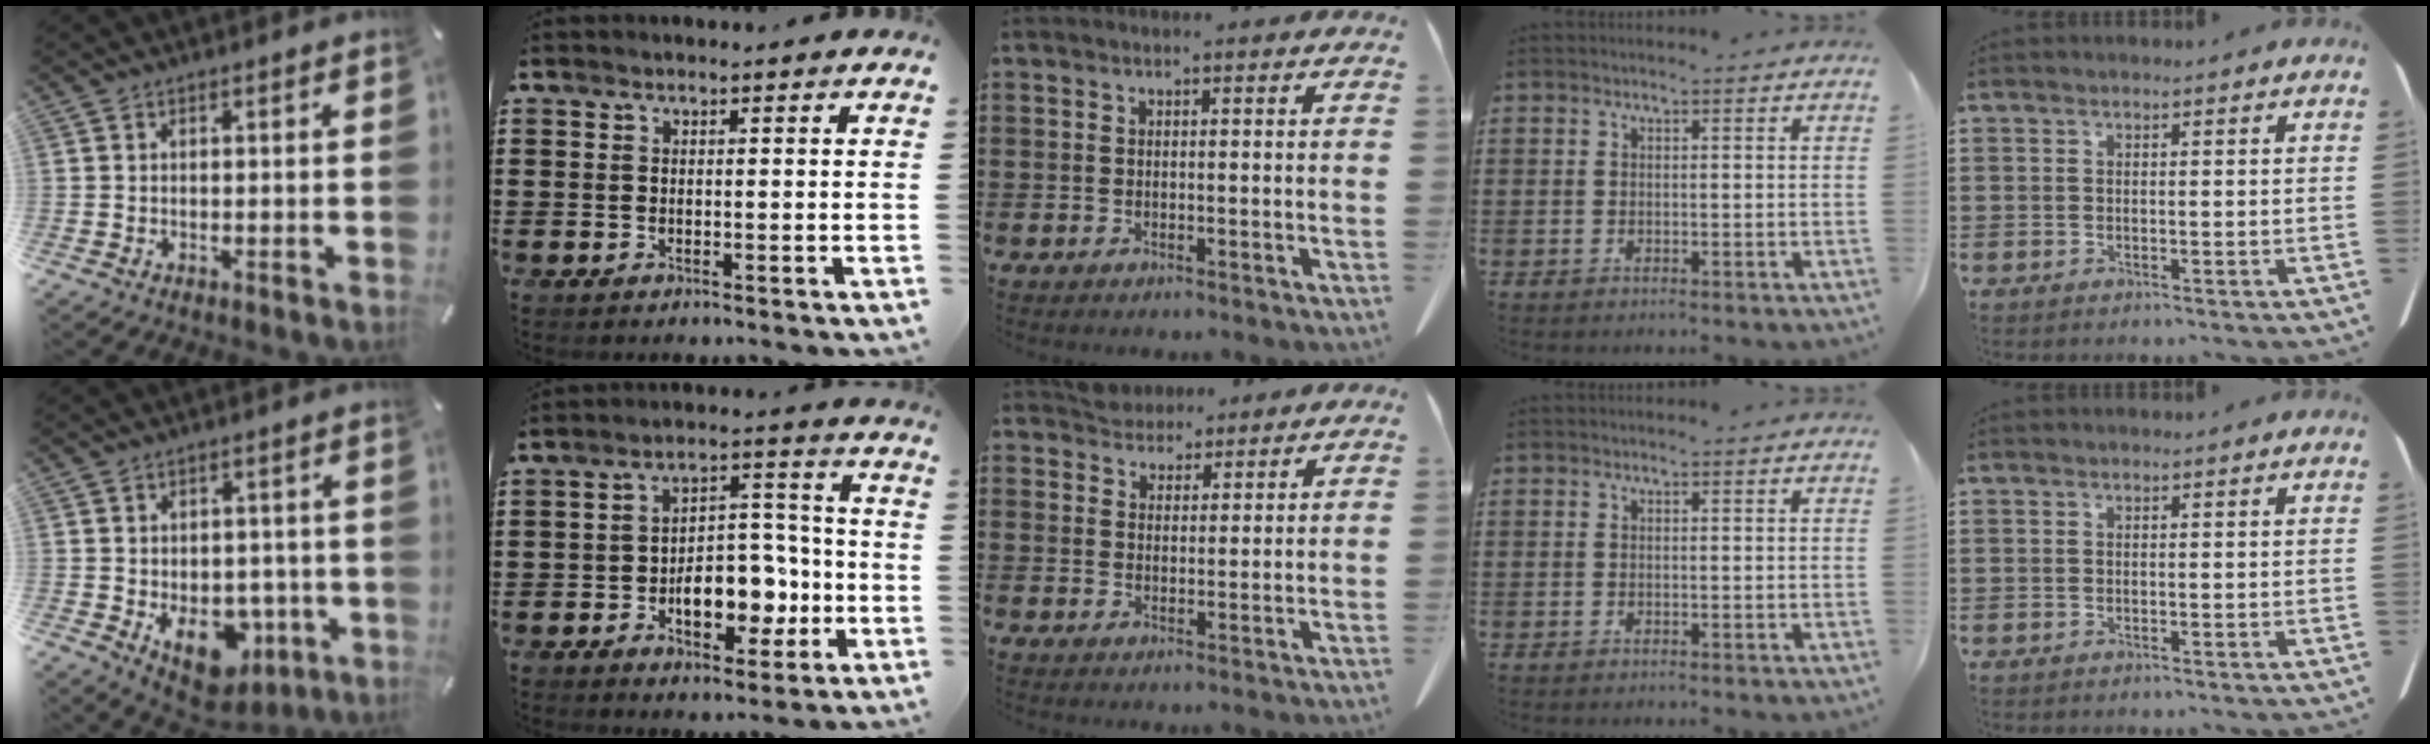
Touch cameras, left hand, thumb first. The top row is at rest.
{"thumb": {"total": 11.7, "force": [-3.3, 8.7, 7.2], "torque": [-0.087, 0.002, -0.048]}, "index": {"total": 9.4, "force": [-3.1, 5.5, 7.0], "torque": [-0.109, 0.011, -0.055]}, "middle": {"total": 3.6, "force": [3.5, 1.1, 0.0], "torque": [-0.013, -0.005, 0.068]}}